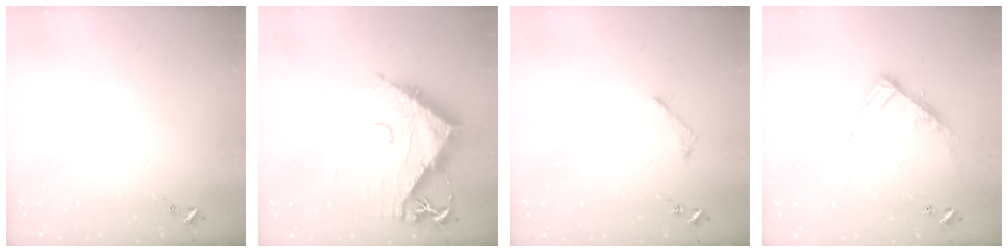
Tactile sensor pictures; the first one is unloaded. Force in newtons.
{"total": 13.6, "press": 13.6, "slide": 1.1}
{"total": 3.1, "press": 3.0, "slide": 0.3}
{"total": 13.2, "press": 13.1, "slide": 0.8}